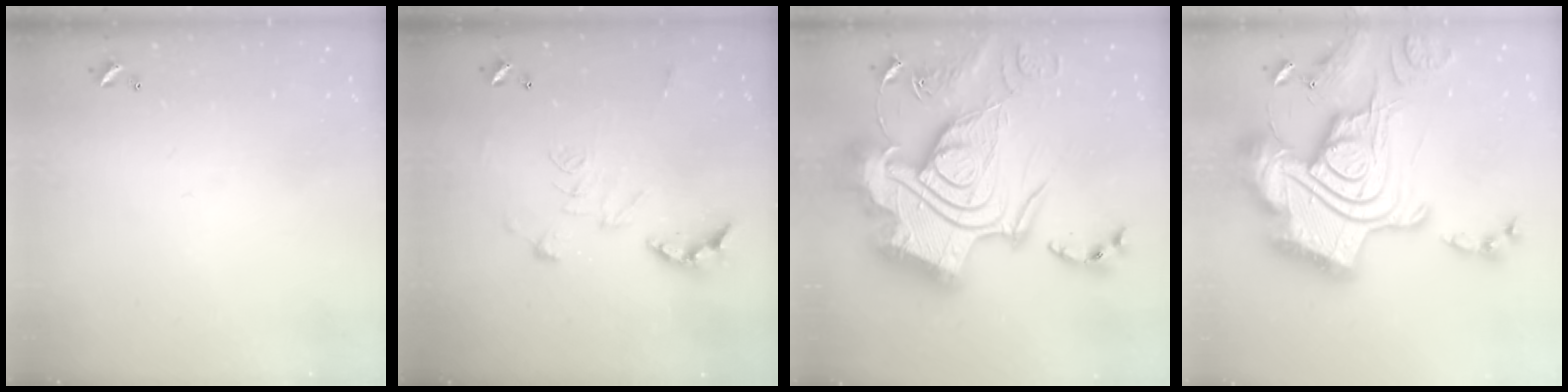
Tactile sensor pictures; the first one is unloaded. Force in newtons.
{"total": 2.5, "press": 2.0, "slide": 1.5}
{"total": 0.7, "press": 0.7, "slide": 0.1}
{"total": 4.8, "press": 4.1, "slide": 2.6}